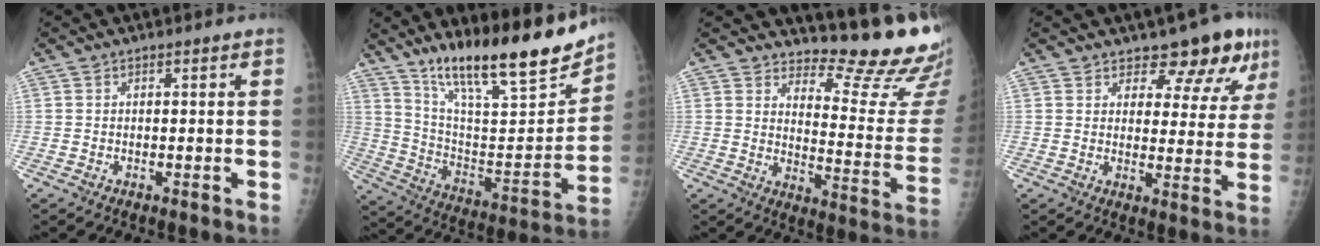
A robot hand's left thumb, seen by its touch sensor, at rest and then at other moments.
{"total": 23.5, "force": [17.4, 5.0, 15.1], "torque": [-0.209, -0.082, 0.293]}
{"total": 17.3, "force": [16.0, 3.4, 5.6], "torque": [-0.032, -0.179, 0.192]}
{"total": 9.9, "force": [7.4, 4.5, 4.7], "torque": [-0.024, -0.048, 0.088]}